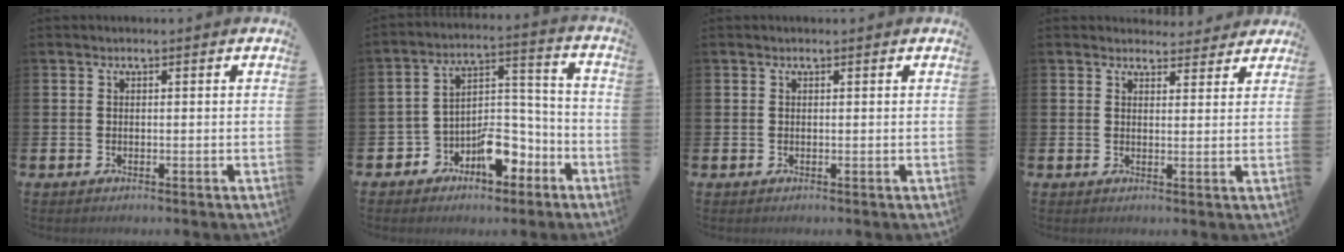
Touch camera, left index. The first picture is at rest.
{"total": 8.3, "force": [-4.8, 4.9, 4.6], "torque": [-0.084, 0.010, -0.085]}
{"total": 0.0}
{"total": 2.9, "force": [2.7, 1.0, -0.2], "torque": [0.013, -0.019, 0.046]}